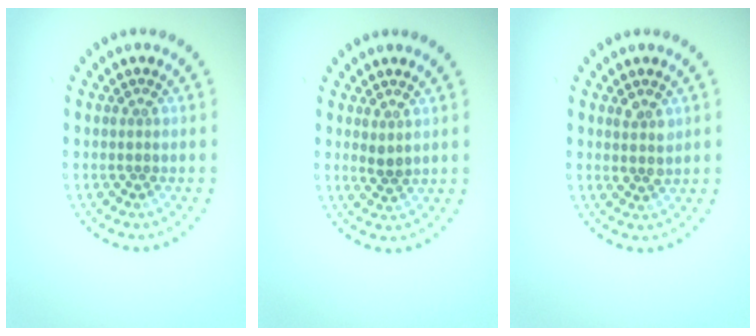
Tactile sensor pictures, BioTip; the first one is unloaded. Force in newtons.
{"total": 1.0, "press": 0.9, "slide": 0.5}
{"total": 1.4, "press": 1.3, "slide": 0.5}